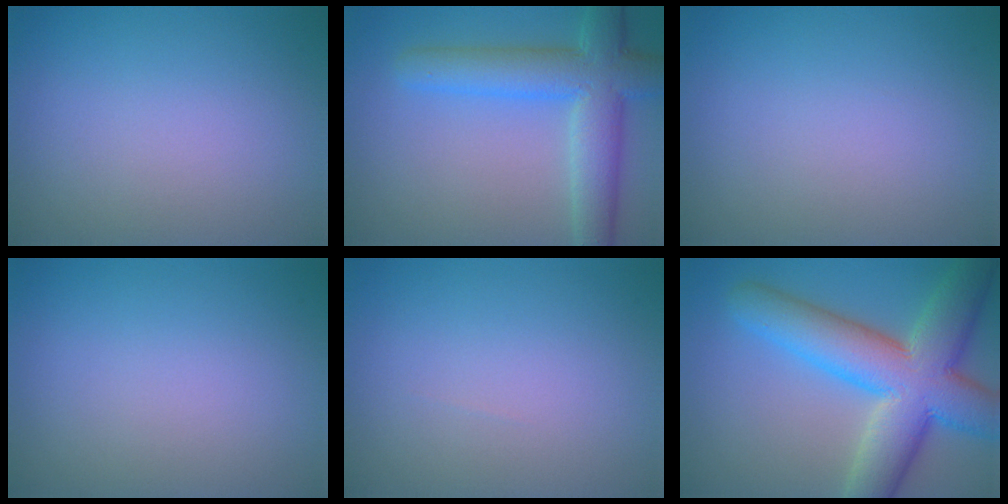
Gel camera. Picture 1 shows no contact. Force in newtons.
{"total": 7.1, "press": 7.1, "slide": 0.3}
{"total": 0.0}
{"total": 0.0}
{"total": 0.0}
{"total": 10.9, "press": 10.9, "slide": 0.4}